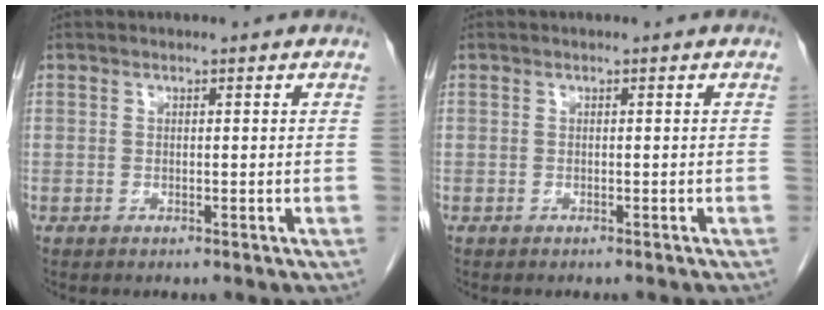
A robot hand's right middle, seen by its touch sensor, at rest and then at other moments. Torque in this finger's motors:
{"motor_torque": [0.06, -0.06, -0.01, 0.00]}